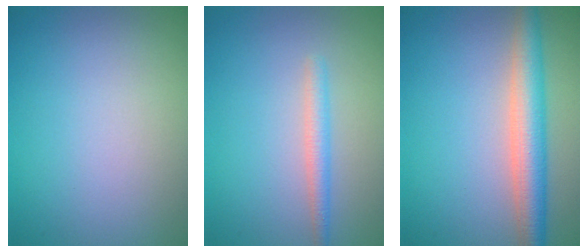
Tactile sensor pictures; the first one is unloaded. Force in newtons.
{"total": 1.7, "press": 1.7, "slide": 0.1}
{"total": 4.8, "press": 4.8, "slide": 0.2}